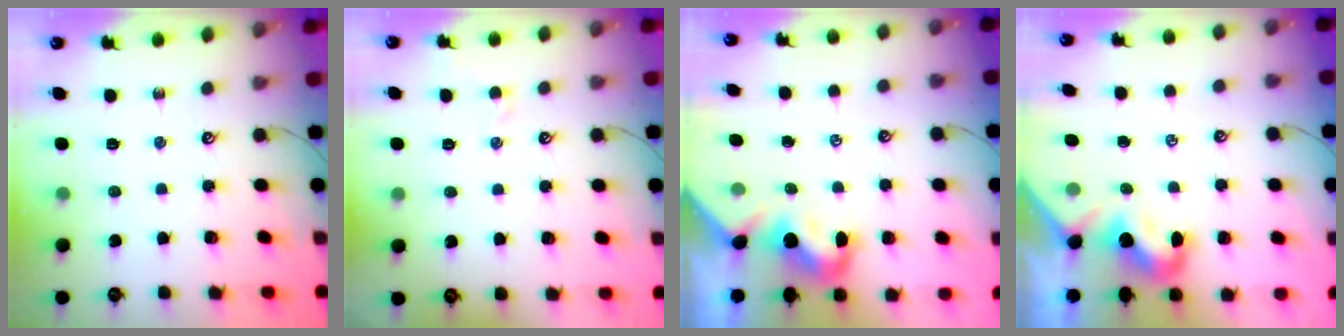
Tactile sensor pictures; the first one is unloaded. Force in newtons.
{"total": 0.0}
{"total": 1.8, "press": 1.8, "slide": 0.6}
{"total": 2.2, "press": 2.1, "slide": 0.6}